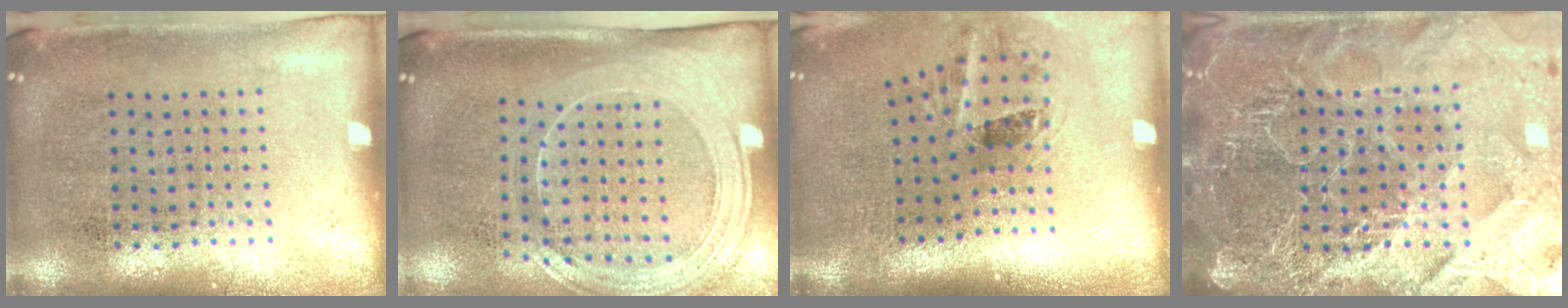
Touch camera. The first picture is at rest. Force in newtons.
{"total": 2.2, "press": 1.8, "slide": 1.1}
{"total": 1.5, "press": 1.1, "slide": 1.1}
{"total": 5.9, "press": 5.1, "slide": 2.9}